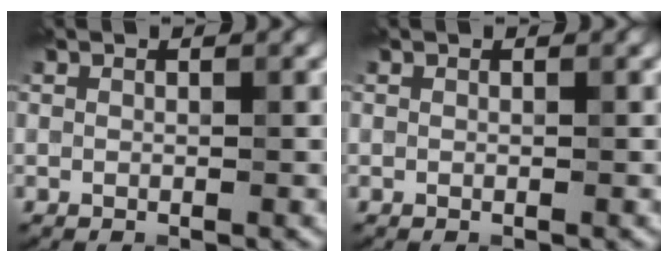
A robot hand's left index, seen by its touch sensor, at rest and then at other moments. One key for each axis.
{"total": 0.0}